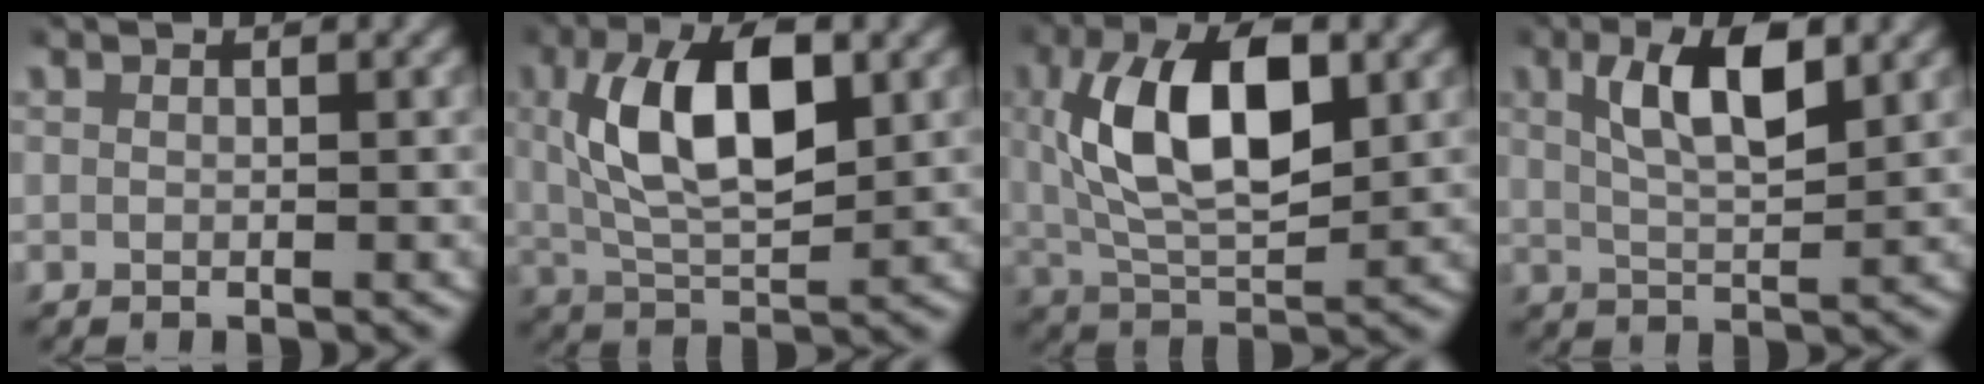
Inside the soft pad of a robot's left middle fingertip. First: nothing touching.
{"total": 8.2, "force": [1.7, 3.9, 7.1], "torque": [-0.131, 0.002, 0.031]}
{"total": 9.2, "force": [1.9, 4.6, 7.8], "torque": [-0.146, 0.000, 0.035]}
{"total": 5.3, "force": [1.9, 1.8, 4.6], "torque": [-0.082, 0.005, 0.030]}